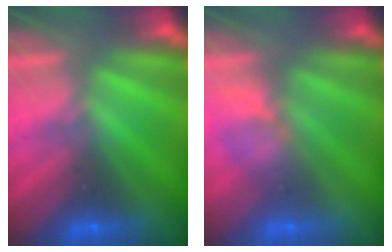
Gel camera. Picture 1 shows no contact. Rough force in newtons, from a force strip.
{"total": 3.3}